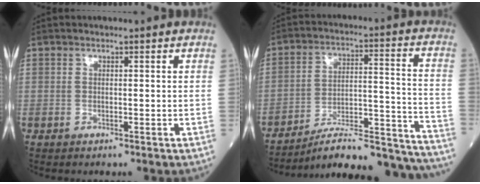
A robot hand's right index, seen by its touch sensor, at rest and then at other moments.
{"total": 23.7, "force": [-22.4, 1.1, 7.6], "torque": [-0.058, 0.023, -0.316]}